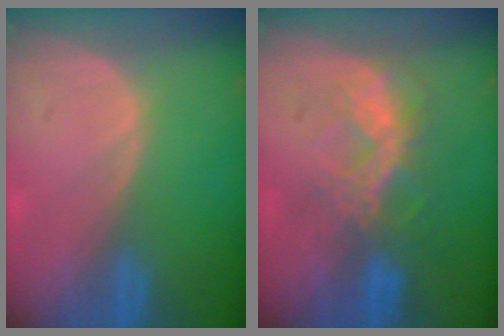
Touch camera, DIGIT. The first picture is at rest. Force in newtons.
{"total": 6.5, "press": 6.5, "slide": 0.3}